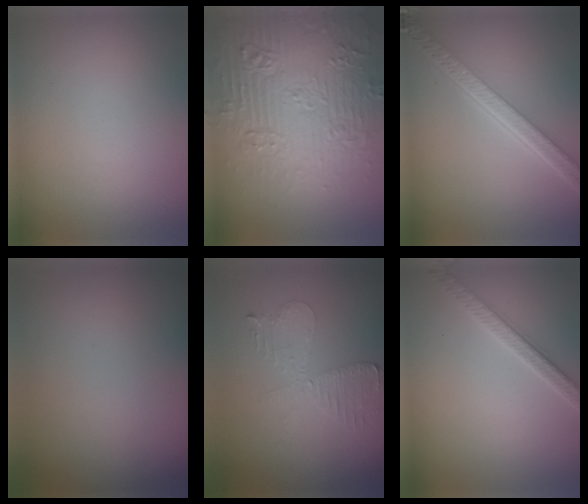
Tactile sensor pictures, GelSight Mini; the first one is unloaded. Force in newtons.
{"total": 7.9, "press": 7.7, "slide": 1.9}
{"total": 5.9, "press": 4.3, "slide": 4.0}
{"total": 0.0}
{"total": 2.6, "press": 2.5, "slide": 0.5}
{"total": 2.7, "press": 2.7, "slide": 0.1}